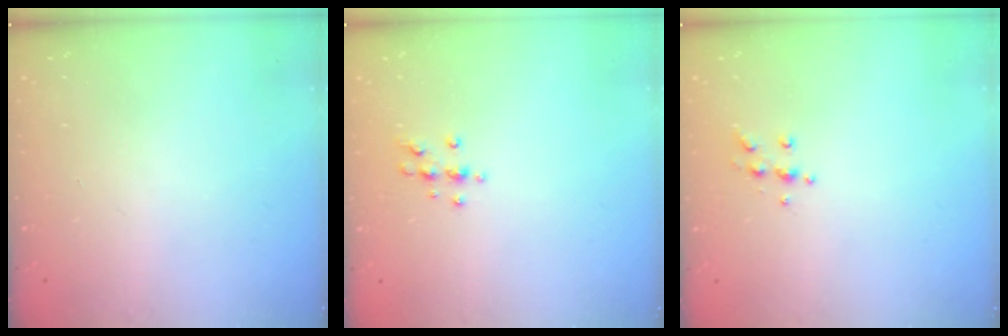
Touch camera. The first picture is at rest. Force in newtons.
{"total": 7.5, "press": 7.4, "slide": 1.3}
{"total": 5.7, "press": 5.7, "slide": 0.9}